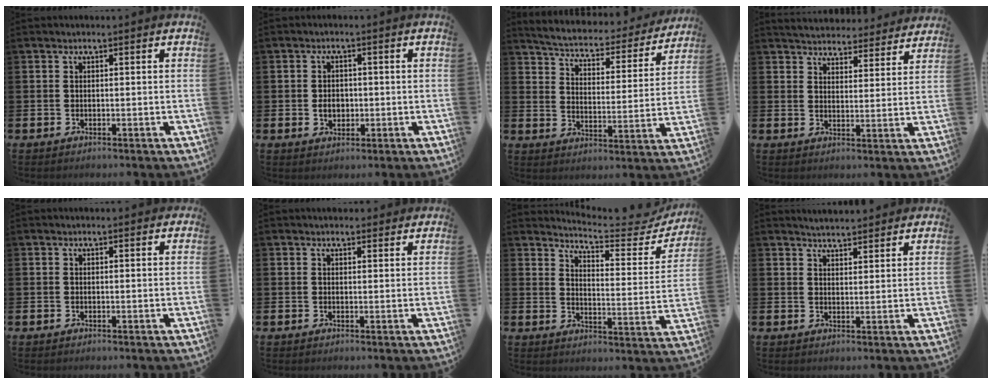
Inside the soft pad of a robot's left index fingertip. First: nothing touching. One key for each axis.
{"total": 2.5, "fx": -0.2, "fy": 2.0, "fz": 1.6, "tx": -0.013, "ty": -0.002, "tz": -0.012}
{"total": 4.5, "fx": 4.2, "fy": 1.2, "fz": 1.0, "tx": -0.047, "ty": -0.037, "tz": 0.065}
{"total": 5.0, "fx": 4.9, "fy": 0.9, "fz": -0.1, "tx": -0.016, "ty": -0.037, "tz": 0.085}
{"total": 0.6, "fx": 0.4, "fy": 0.2, "fz": 0.3, "tx": 0.003, "ty": 0.000, "tz": 0.005}
{"total": 1.8, "fx": 1.7, "fy": 0.5, "fz": 0.0, "tx": 0.005, "ty": -0.004, "tz": 0.030}
{"total": 5.2, "fx": 4.9, "fy": 0.4, "fz": 1.5, "tx": -0.038, "ty": -0.045, "tz": 0.076}
{"total": 3.6, "fx": 3.6, "fy": 0.3, "fz": 0.1, "tx": -0.008, "ty": -0.018, "tz": 0.066}